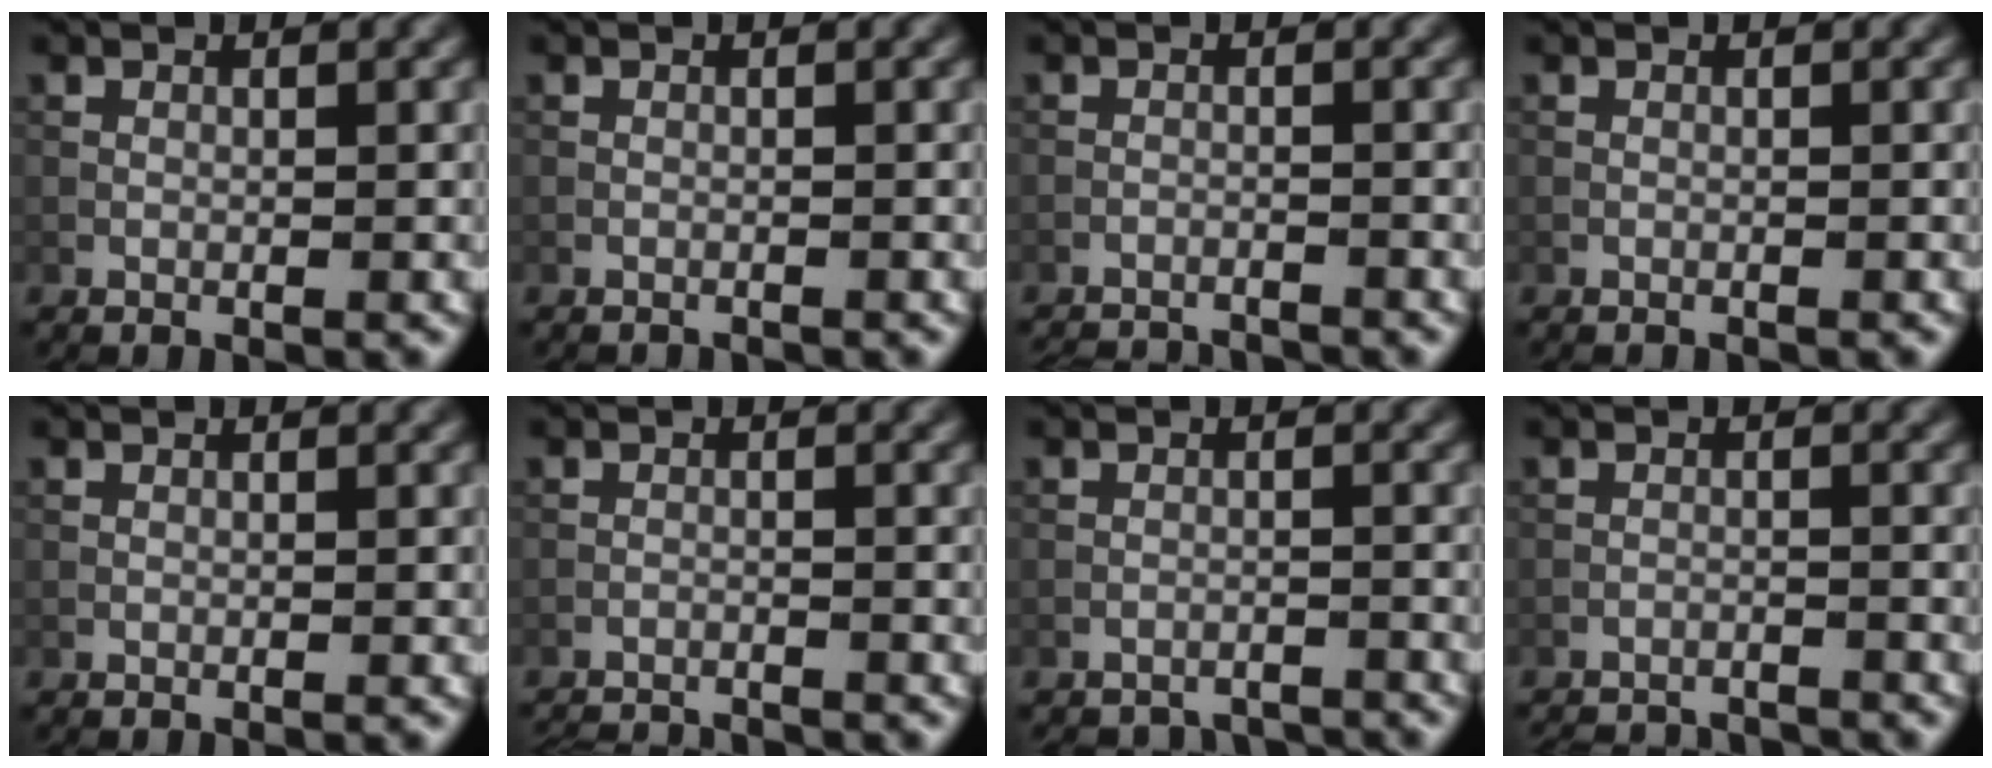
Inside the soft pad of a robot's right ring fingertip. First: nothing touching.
{"total": 1.2, "force": [-1.2, 0.1, 0.1], "torque": [0.004, -0.003, -0.018]}
{"total": 5.7, "force": [-5.6, 0.8, 0.9], "torque": [-0.014, -0.010, -0.080]}
{"total": 0.9, "force": [-0.9, 0.1, 0.1], "torque": [0.003, -0.001, -0.014]}
{"total": 0.0}
{"total": 5.5, "force": [-5.4, 0.7, 0.9], "torque": [-0.015, -0.013, -0.079]}
{"total": 4.9, "force": [-4.8, 0.6, 0.3], "torque": [-0.005, -0.003, -0.066]}
{"total": 7.1, "force": [-7.0, 1.1, 1.0], "torque": [-0.009, -0.004, -0.098]}